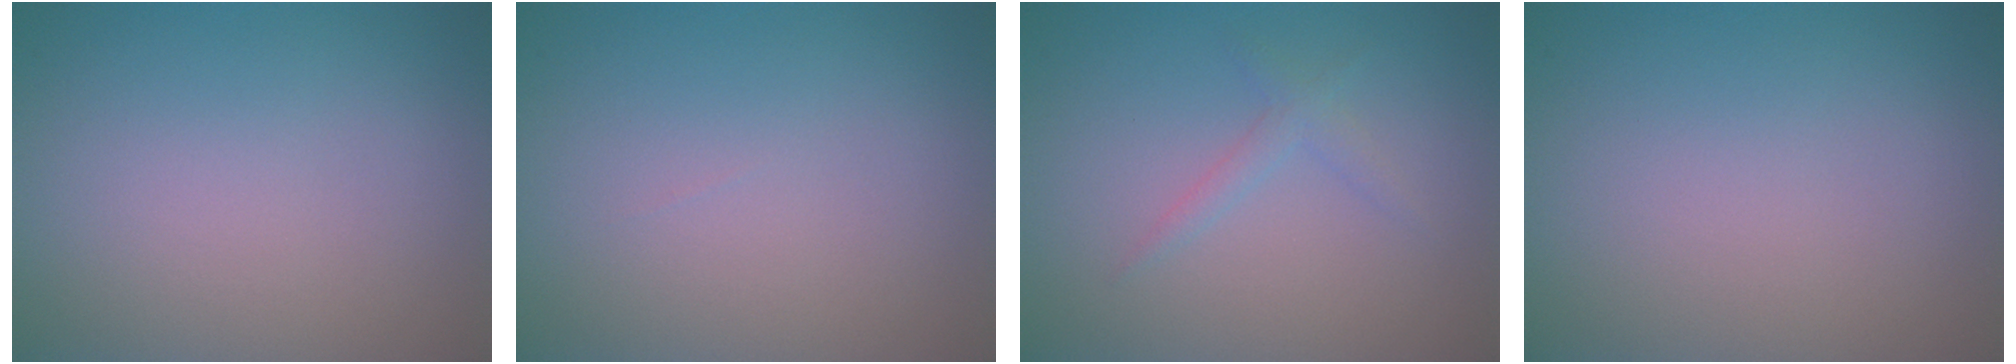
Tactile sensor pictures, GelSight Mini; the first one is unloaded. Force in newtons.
{"total": 0.0}
{"total": 1.3, "press": 1.2, "slide": 0.1}
{"total": 0.0}